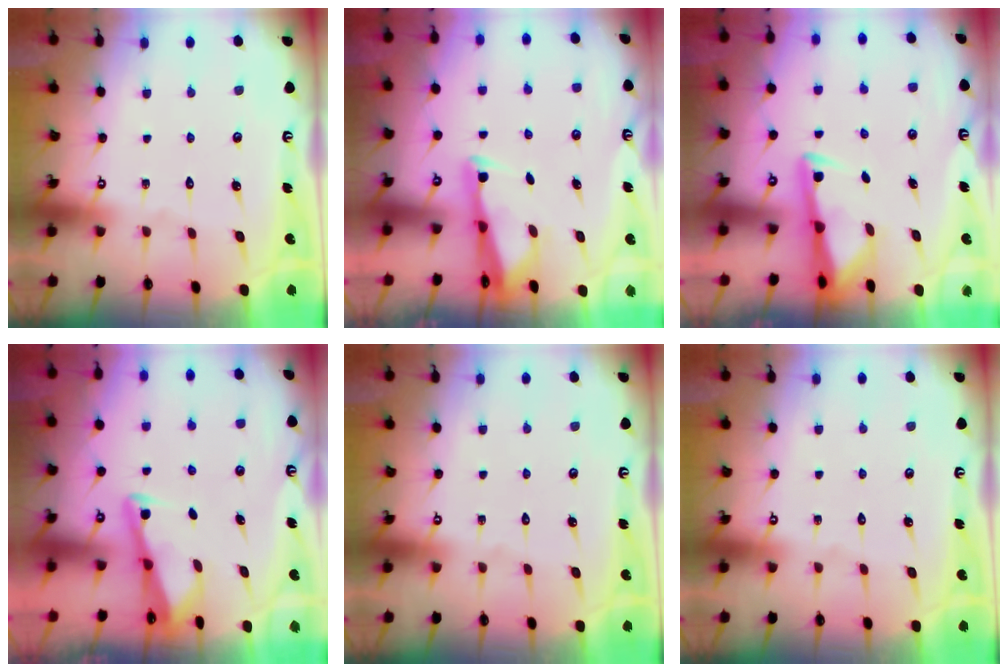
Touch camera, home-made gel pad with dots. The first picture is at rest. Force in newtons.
{"total": 2.7, "press": 2.6, "slide": 0.7}
{"total": 3.0, "press": 3.0, "slide": 0.5}
{"total": 2.8, "press": 2.8, "slide": 0.3}
{"total": 0.0}
{"total": 0.0}